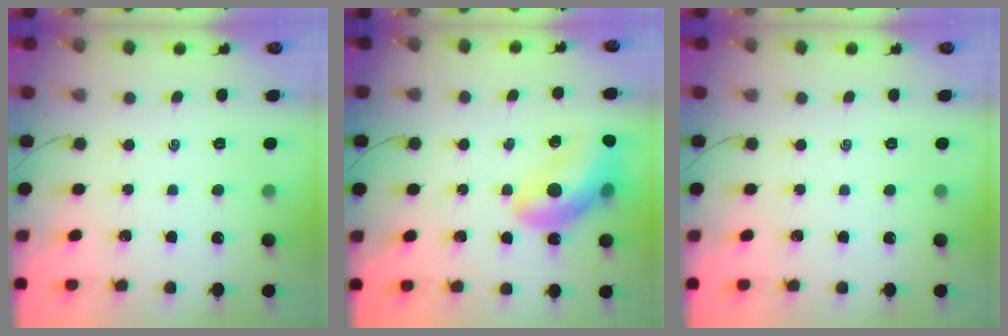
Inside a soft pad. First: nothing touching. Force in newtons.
{"total": 15.5, "press": 14.9, "slide": 4.4}
{"total": 0.0}